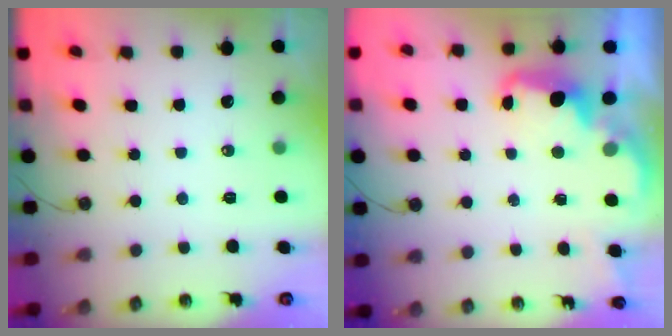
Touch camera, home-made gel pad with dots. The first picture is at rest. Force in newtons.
{"total": 2.6, "press": 2.5, "slide": 0.7}